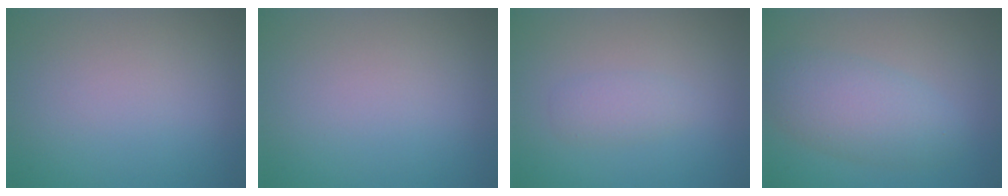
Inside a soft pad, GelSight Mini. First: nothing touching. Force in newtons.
{"total": 0.0}
{"total": 1.4, "press": 1.4, "slide": 0.0}
{"total": 4.5, "press": 4.5, "slide": 0.2}